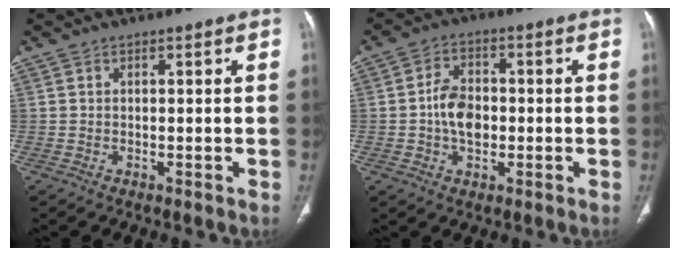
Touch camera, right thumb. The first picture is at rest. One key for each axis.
{"total": 7.0, "fx": -0.8, "fy": 4.9, "fz": 5.0, "tx": -0.071, "ty": 0.014, "tz": -0.018}